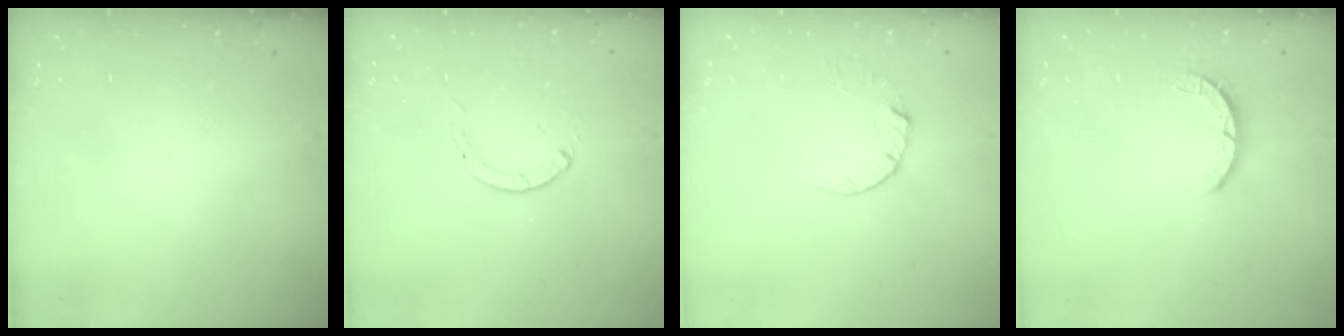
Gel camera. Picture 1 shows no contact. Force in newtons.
{"total": 0.0}
{"total": 2.7, "press": 2.7, "slide": 0.2}
{"total": 2.5, "press": 2.4, "slide": 0.4}